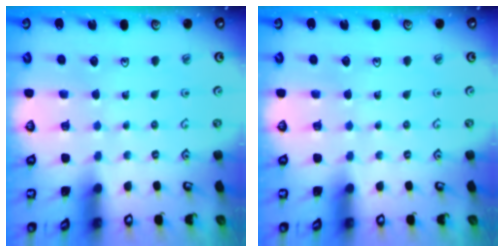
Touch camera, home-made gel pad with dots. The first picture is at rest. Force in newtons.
{"total": 0.0}